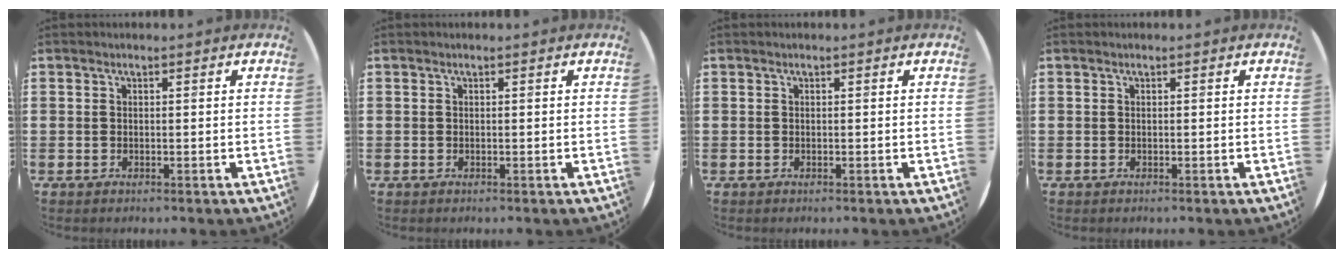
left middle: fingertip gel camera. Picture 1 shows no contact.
{"total": 0.0}
{"total": 0.0}
{"total": 0.0}